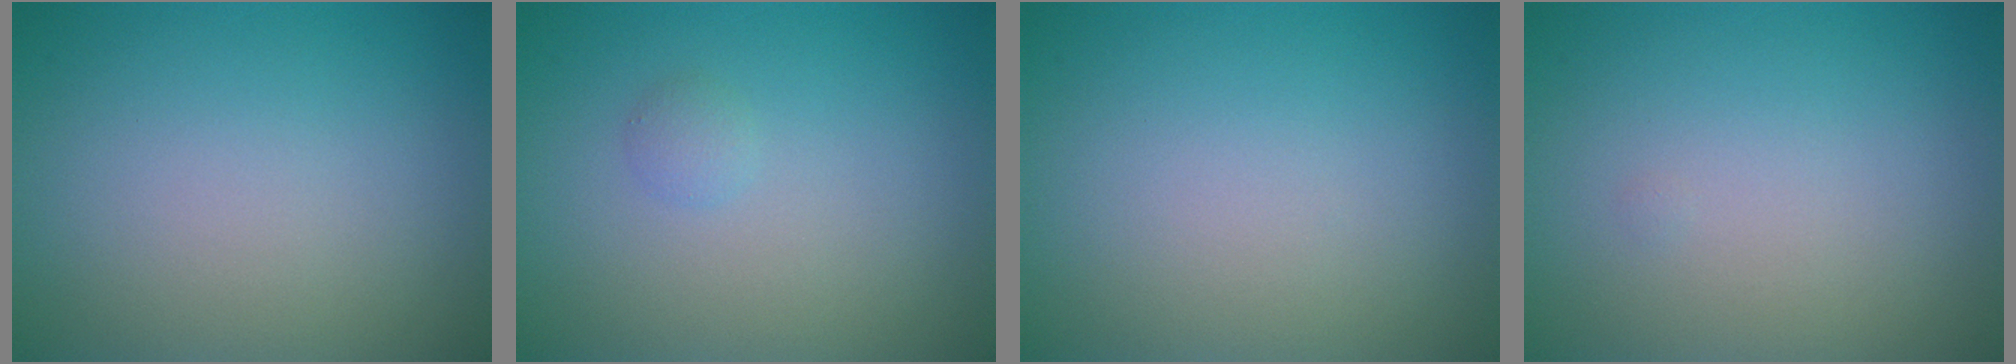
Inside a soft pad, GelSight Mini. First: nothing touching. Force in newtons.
{"total": 0.8, "press": 0.8, "slide": 0.1}
{"total": 0.0}
{"total": 0.0}